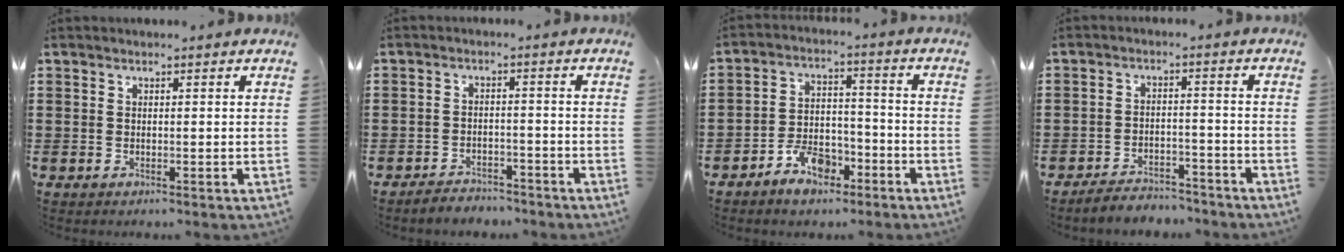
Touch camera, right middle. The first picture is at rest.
{"total": 3.0, "force": [-2.9, 0.5, -0.2], "torque": [-0.005, 0.003, -0.064]}
{"total": 6.7, "force": [-4.9, 3.3, 3.1], "torque": [-0.060, 0.020, -0.092]}
{"total": 3.9, "force": [-3.9, 0.6, 0.0], "torque": [-0.005, 0.007, -0.083]}